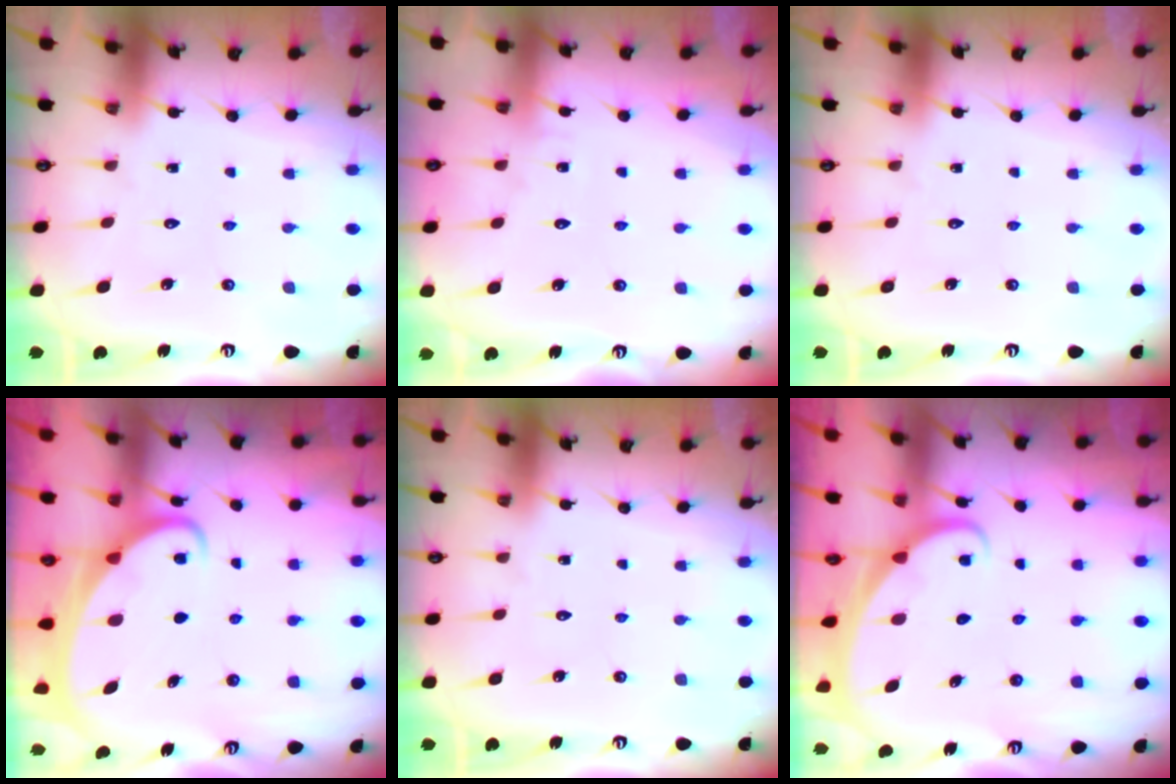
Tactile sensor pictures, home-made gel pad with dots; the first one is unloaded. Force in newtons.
{"total": 3.7, "press": 3.7, "slide": 0.4}
{"total": 0.0}
{"total": 2.5, "press": 2.5, "slide": 0.4}
{"total": 0.0}
{"total": 1.8, "press": 1.8, "slide": 0.1}